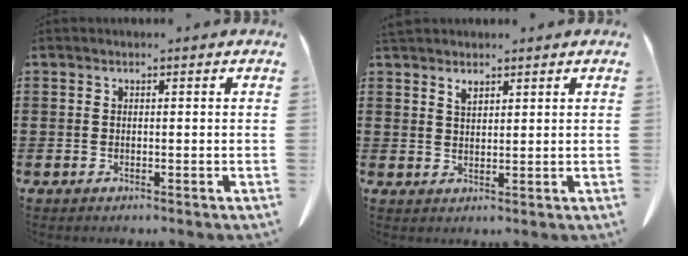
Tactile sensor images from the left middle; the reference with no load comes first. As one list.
[{"total": 2.0, "force": [1.7, 0.7, 0.8], "torque": [-0.012, -0.003, 0.030]}]